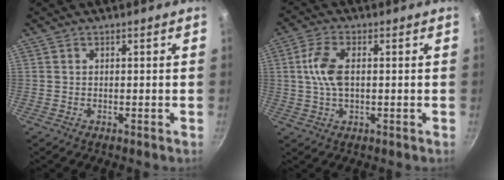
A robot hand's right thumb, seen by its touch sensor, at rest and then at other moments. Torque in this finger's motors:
{"motor_torque": [-0.23, -0.04, 0.22, 0.53, 0.04]}